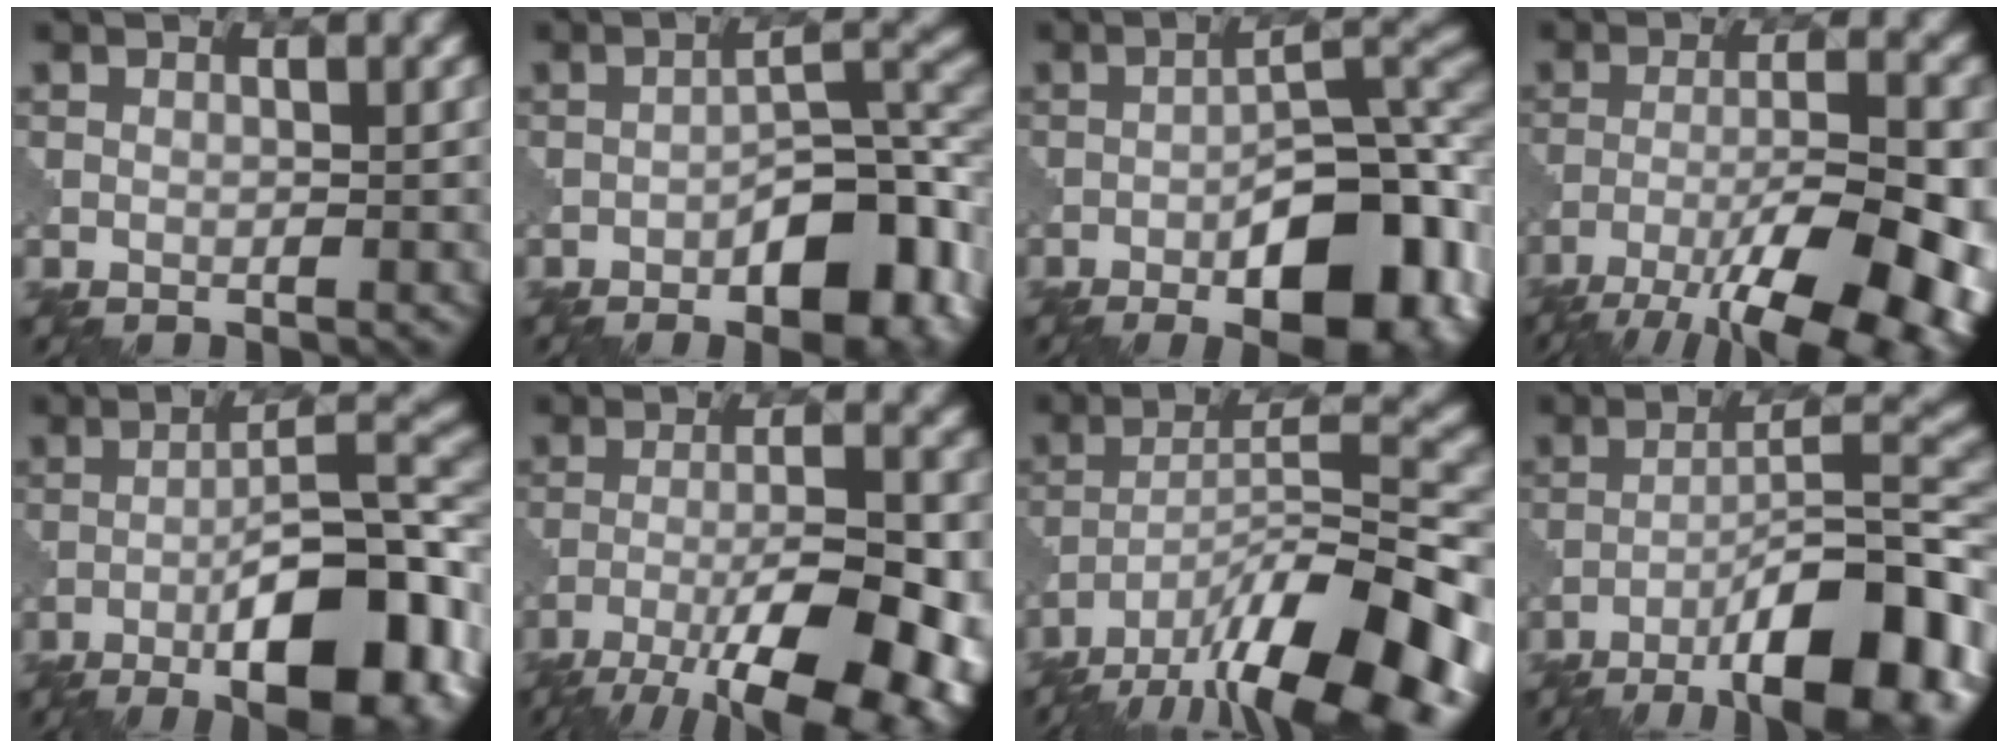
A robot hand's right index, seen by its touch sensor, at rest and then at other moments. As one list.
[{"total": 9.5, "force": [-4.6, 3.5, 7.5], "torque": [-0.099, 0.017, -0.072]}, {"total": 13.0, "force": [-5.8, 4.9, 10.6], "torque": [-0.143, 0.005, -0.087]}, {"total": 14.5, "force": [-8.2, 4.4, 11.1], "torque": [-0.178, -0.008, -0.118]}, {"total": 12.6, "force": [-6.0, 3.4, 10.5], "torque": [-0.152, 0.010, -0.091]}, {"total": 13.1, "force": [-7.1, 3.9, 10.3], "torque": [-0.168, -0.002, -0.110]}, {"total": 15.0, "force": [-10.1, 3.7, 10.4], "torque": [-0.179, 0.004, -0.169]}, {"total": 11.8, "force": [-6.8, 2.4, 9.3], "torque": [-0.140, 0.019, -0.110]}]